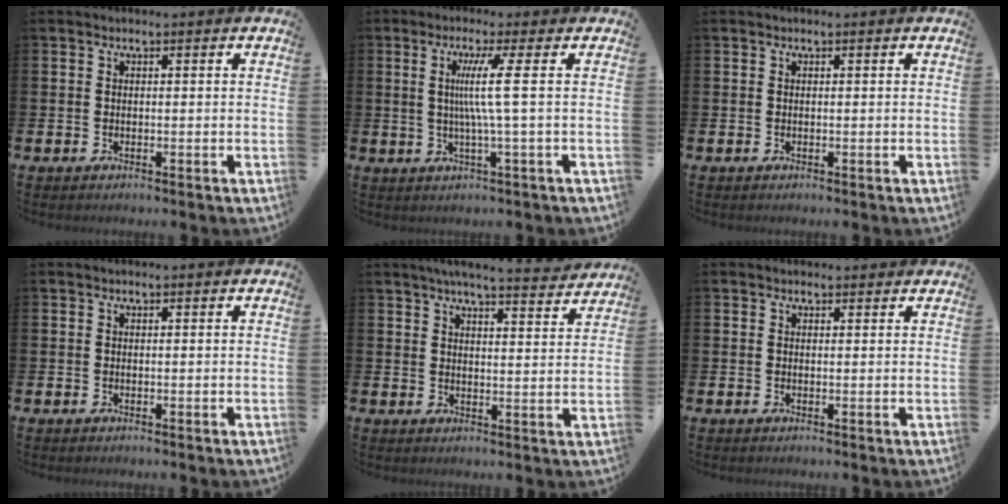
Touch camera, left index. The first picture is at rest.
{"total": 6.3, "force": [1.1, -0.8, 6.1], "torque": [-0.122, -0.003, 0.010]}
{"total": 0.0}
{"total": 0.0}
{"total": 5.4, "force": [5.1, 0.0, 1.7], "torque": [-0.038, -0.030, 0.087]}
{"total": 0.9, "force": [0.8, 0.4, 0.2], "torque": [0.016, -0.003, 0.009]}